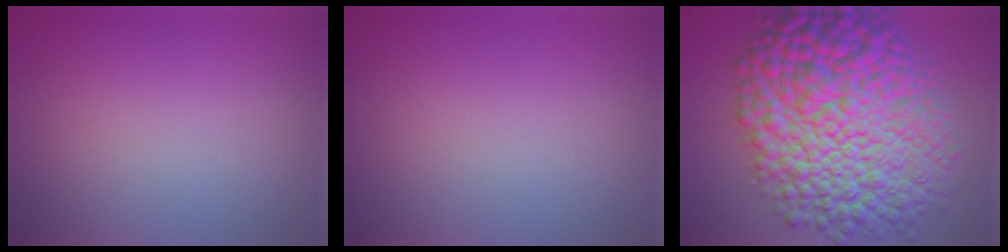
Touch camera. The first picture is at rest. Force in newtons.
{"total": 0.0}
{"total": 17.2, "press": 17.2, "slide": 0.0}